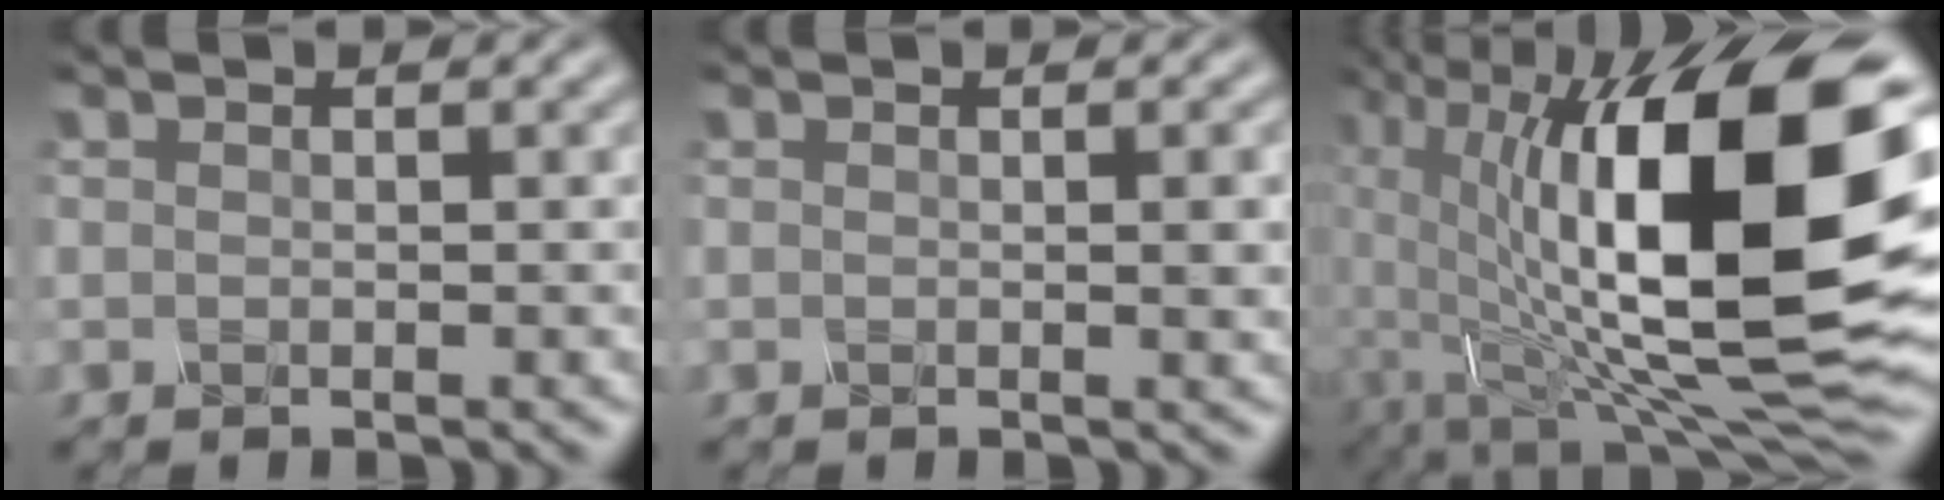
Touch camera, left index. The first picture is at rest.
{"total": 1.3, "force": [0.1, 0.2, 1.3], "torque": [-0.016, 0.001, 0.000]}
{"total": 19.1, "force": [1.1, 8.0, 17.3], "torque": [-0.289, 0.001, 0.019]}